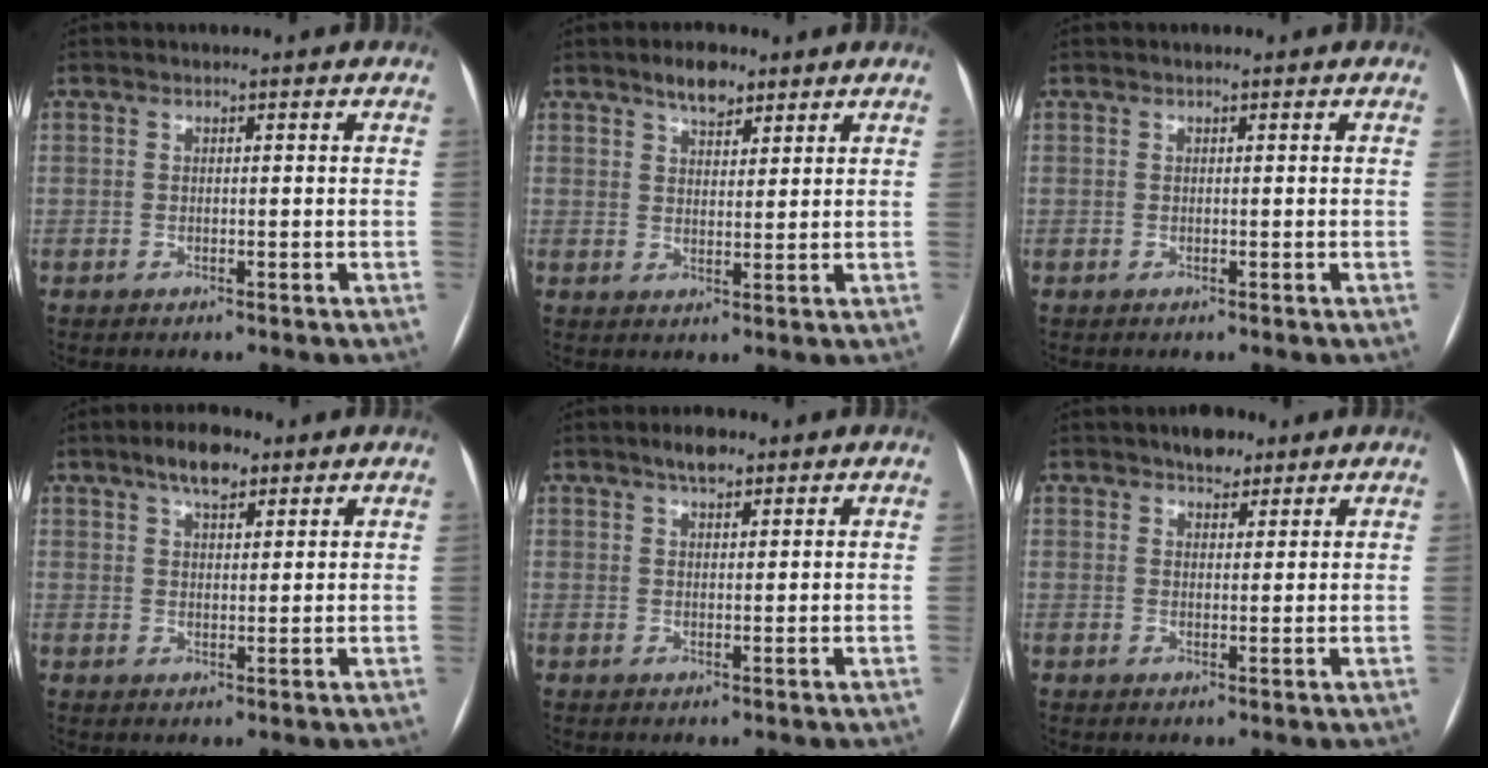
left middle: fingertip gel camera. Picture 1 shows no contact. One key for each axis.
{"total": 4.5, "fx": 3.3, "fy": 1.9, "fz": 2.4, "tx": -0.041, "ty": 0.007, "tz": 0.055}
{"total": 0.0}
{"total": 5.4, "fx": 3.6, "fy": 2.0, "fz": 3.5, "tx": -0.061, "ty": 0.013, "tz": 0.059}
{"total": 3.1, "fx": 2.3, "fy": 1.0, "fz": 1.8, "tx": -0.033, "ty": 0.007, "tz": 0.037}
{"total": 3.6, "fx": 2.7, "fy": 1.8, "fz": 1.5, "tx": -0.022, "ty": 0.007, "tz": 0.042}